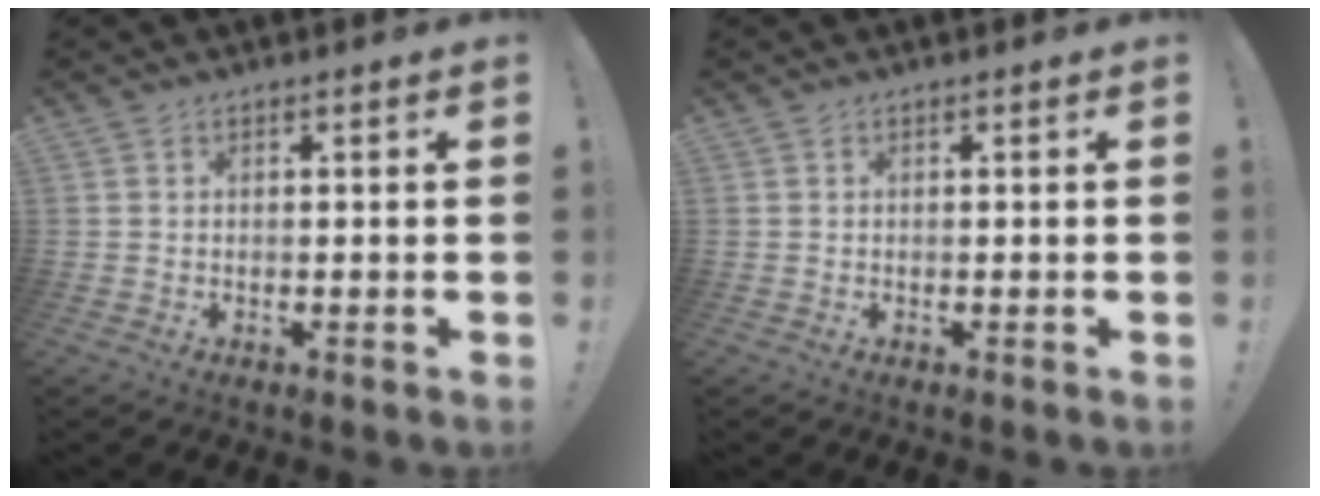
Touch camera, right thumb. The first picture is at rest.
{"total": 0.0}